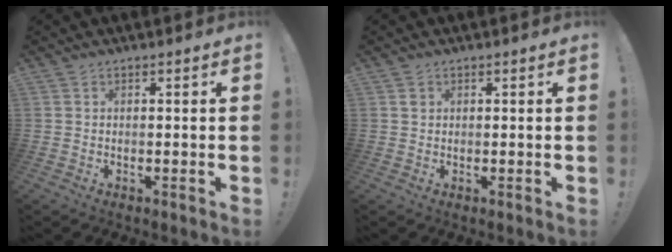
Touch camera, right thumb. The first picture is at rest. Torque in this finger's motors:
{"motor_torque": [0.17, 0.11, 0.07, 0.16, -0.08]}